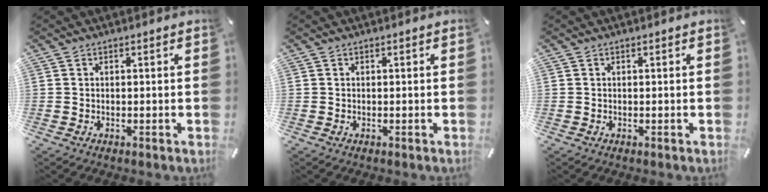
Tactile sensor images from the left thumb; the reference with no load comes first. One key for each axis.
{"total": 0.0}
{"total": 0.0}